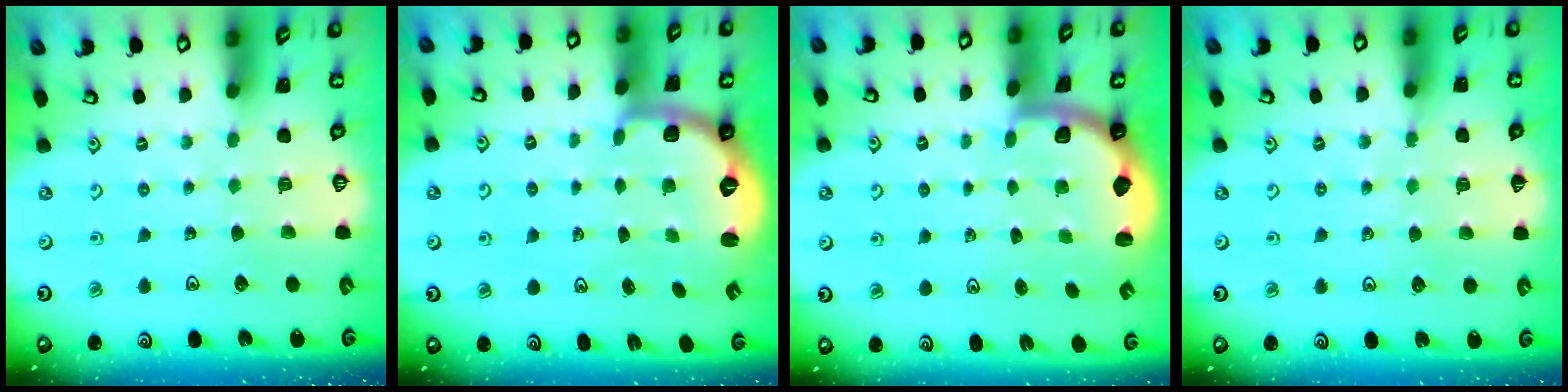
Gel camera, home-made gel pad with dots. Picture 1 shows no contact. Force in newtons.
{"total": 2.7, "press": 1.6, "slide": 2.2}
{"total": 1.9, "press": 1.8, "slide": 0.5}
{"total": 4.8, "press": 4.4, "slide": 1.9}